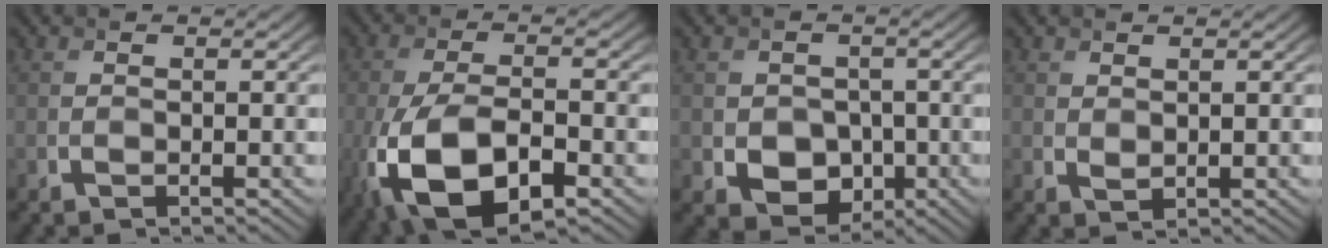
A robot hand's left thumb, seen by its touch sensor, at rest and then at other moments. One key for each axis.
{"total": 14.1, "fx": -5.9, "fy": 6.9, "fz": 10.8, "tx": -0.248, "ty": -0.044, "tz": -0.099}
{"total": 5.5, "fx": -1.1, "fy": 4.6, "fz": 2.7, "tx": -0.059, "ty": -0.016, "tz": -0.024}
{"total": 1.1, "fx": 0.8, "fy": 0.5, "fz": 0.5, "tx": -0.014, "ty": -0.004, "tz": 0.019}